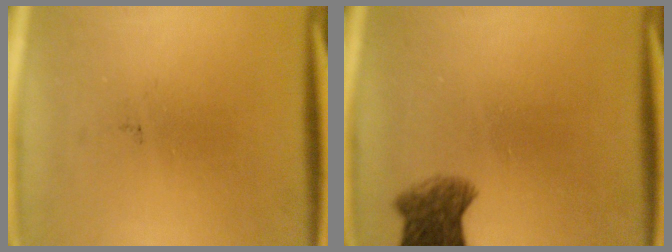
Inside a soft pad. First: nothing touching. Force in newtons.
{"total": 5.0}